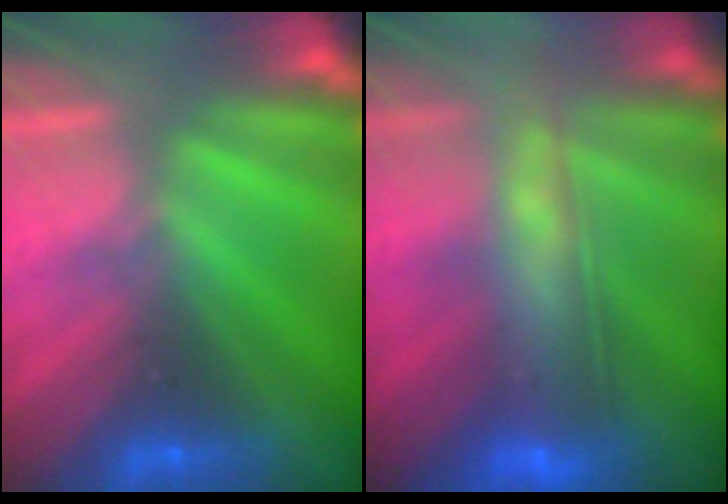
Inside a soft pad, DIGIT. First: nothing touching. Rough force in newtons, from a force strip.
{"total": 7.2}